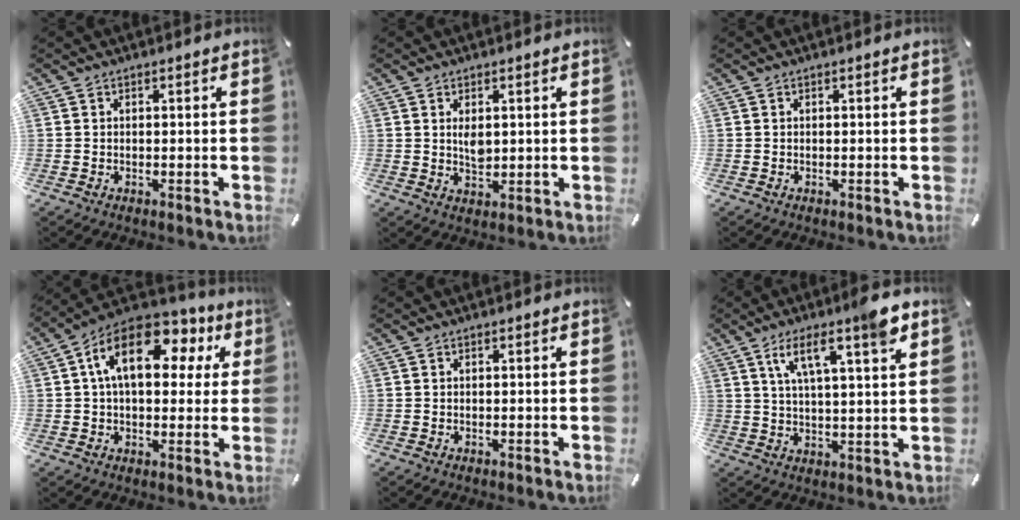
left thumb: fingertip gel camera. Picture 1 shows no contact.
{"total": 3.4, "force": [0.9, 2.1, 2.5], "torque": [-0.046, -0.005, 0.009]}
{"total": 0.0}
{"total": 16.7, "force": [5.8, 9.8, 12.2], "torque": [-0.204, -0.006, 0.098]}
{"total": 0.0}
{"total": 11.1, "force": [6.6, 2.4, 8.5], "torque": [-0.150, -0.019, 0.109]}